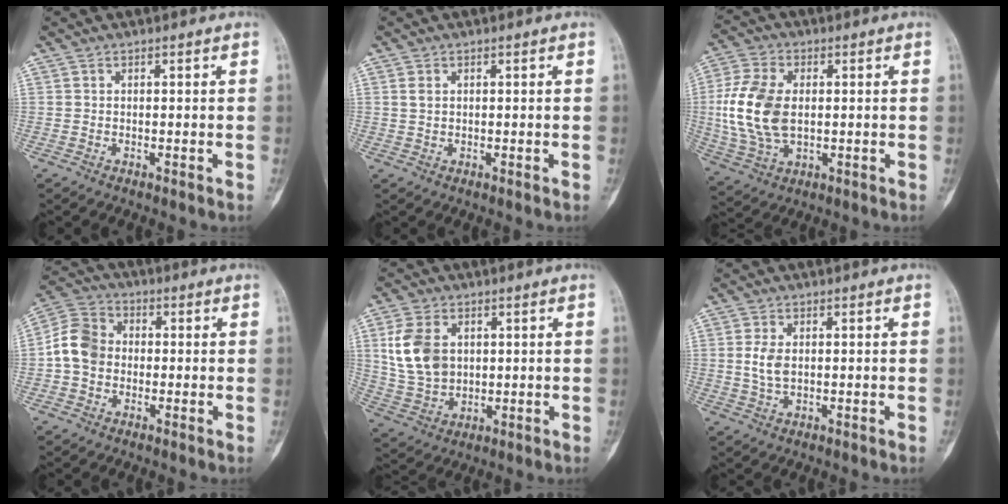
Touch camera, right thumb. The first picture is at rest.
{"total": 1.4, "force": [0.4, 0.9, 0.9], "torque": [-0.018, 0.003, 0.008]}
{"total": 13.7, "force": [0.3, 8.4, 10.8], "torque": [-0.229, 0.003, 0.007]}
{"total": 8.0, "force": [-0.8, 6.6, 4.5], "torque": [-0.070, 0.027, -0.033]}
{"total": 10.7, "force": [2.4, 7.6, 7.2], "torque": [-0.132, -0.005, 0.054]}
{"total": 3.6, "force": [0.2, 2.0, 3.0], "torque": [-0.063, 0.000, 0.003]}